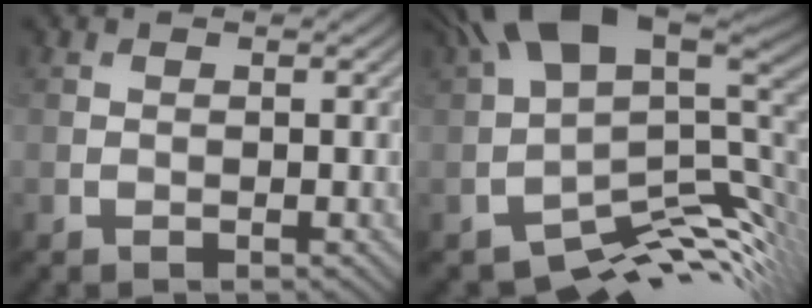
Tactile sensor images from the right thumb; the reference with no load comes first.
{"total": 11.7, "force": [-0.1, 6.1, 10.0], "torque": [-0.162, -0.010, 0.024]}